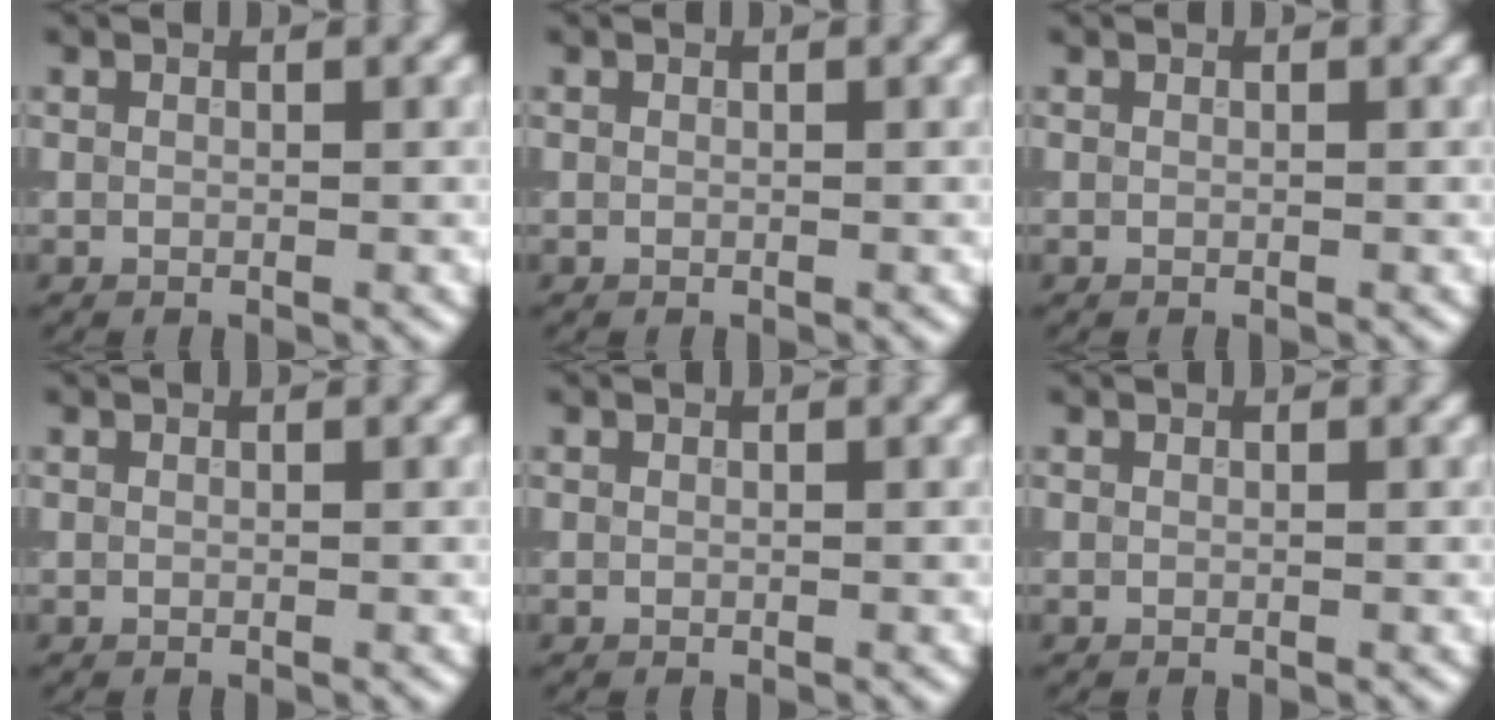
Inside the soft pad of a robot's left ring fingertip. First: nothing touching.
{"total": 0.0}
{"total": 0.0}
{"total": 0.0}
{"total": 0.0}
{"total": 0.0}